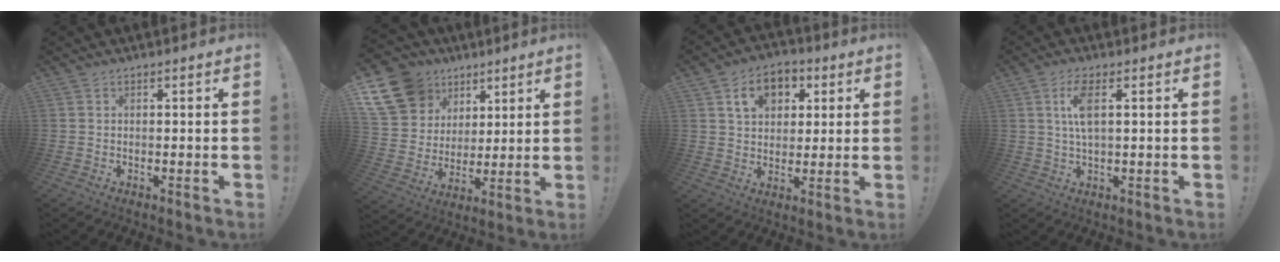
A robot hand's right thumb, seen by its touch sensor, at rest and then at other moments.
{"total": 17.6, "force": [9.0, 13.7, 6.5], "torque": [-0.114, -0.042, 0.194]}
{"total": 10.5, "force": [4.2, 7.8, 5.7], "torque": [-0.087, 0.000, 0.078]}
{"total": 6.7, "force": [1.6, 2.2, 6.2], "torque": [-0.106, -0.002, 0.026]}